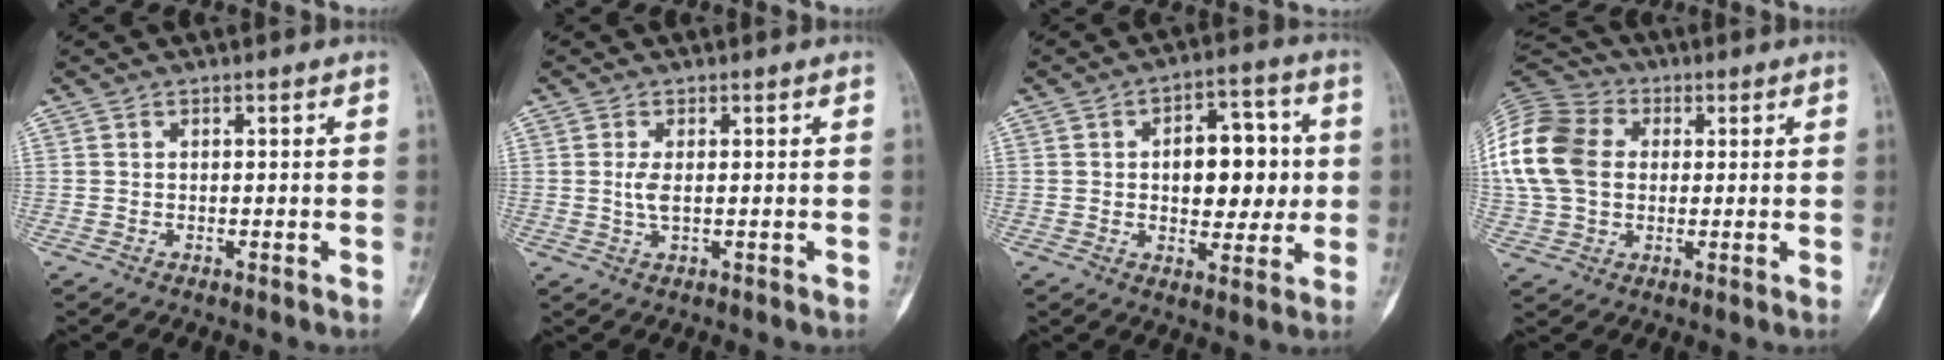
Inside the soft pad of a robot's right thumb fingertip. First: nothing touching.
{"total": 2.2, "force": [0.1, 0.6, 2.1], "torque": [-0.054, -0.004, 0.004]}
{"total": 12.7, "force": [0.9, 7.6, 10.2], "torque": [-0.097, 0.015, 0.016]}
{"total": 17.3, "force": [2.0, 13.0, 11.2], "torque": [-0.237, 0.023, 0.031]}